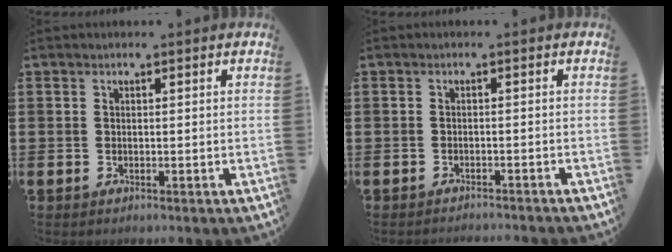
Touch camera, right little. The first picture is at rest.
{"total": 0.5, "force": [-0.5, -0.1, 0.0], "torque": [-0.001, 0.003, -0.011]}